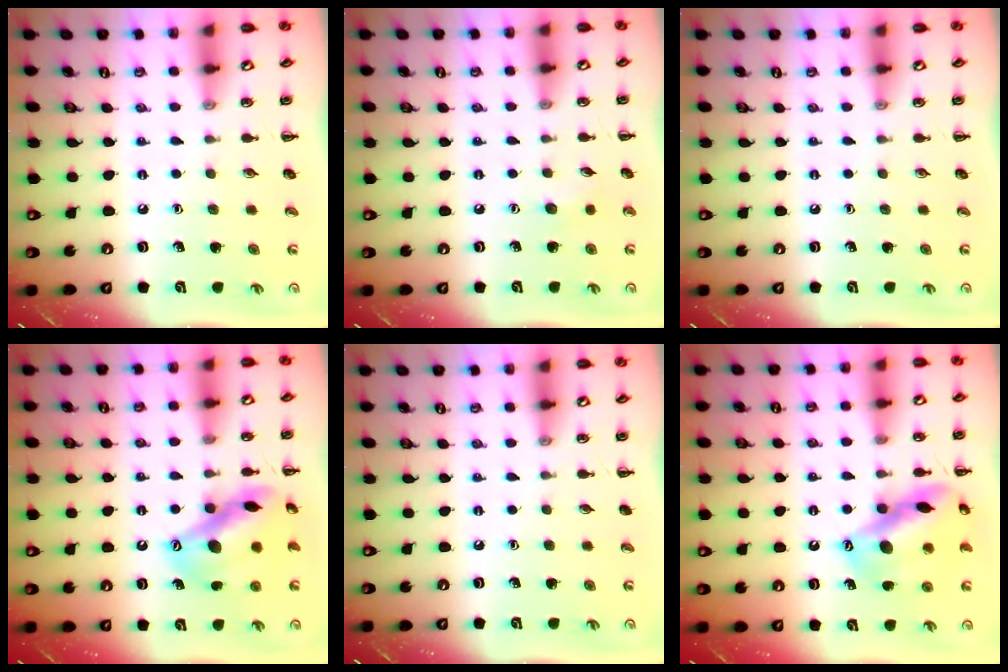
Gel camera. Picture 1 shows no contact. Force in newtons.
{"total": 4.4, "press": 4.2, "slide": 1.2}
{"total": 0.0}
{"total": 15.6, "press": 15.3, "slide": 3.0}
{"total": 0.0}
{"total": 15.7, "press": 15.5, "slide": 2.4}